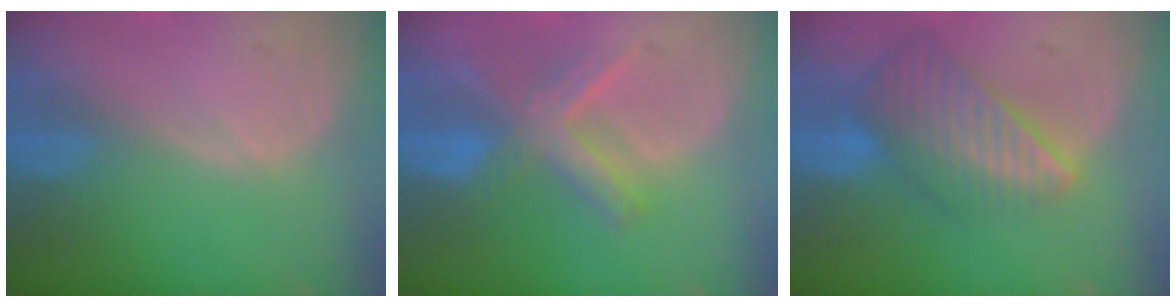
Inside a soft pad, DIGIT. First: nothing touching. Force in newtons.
{"total": 6.4, "press": 6.2, "slide": 1.6}
{"total": 8.7, "press": 7.6, "slide": 4.1}